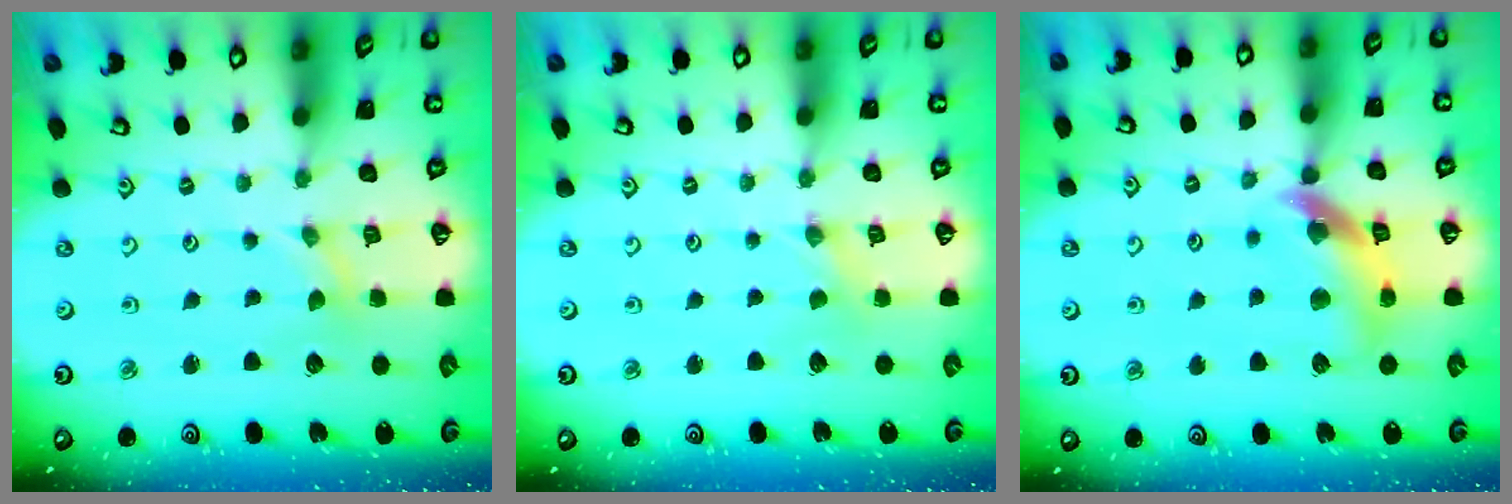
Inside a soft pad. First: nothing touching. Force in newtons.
{"total": 0.0}
{"total": 13.0, "press": 12.9, "slide": 1.8}